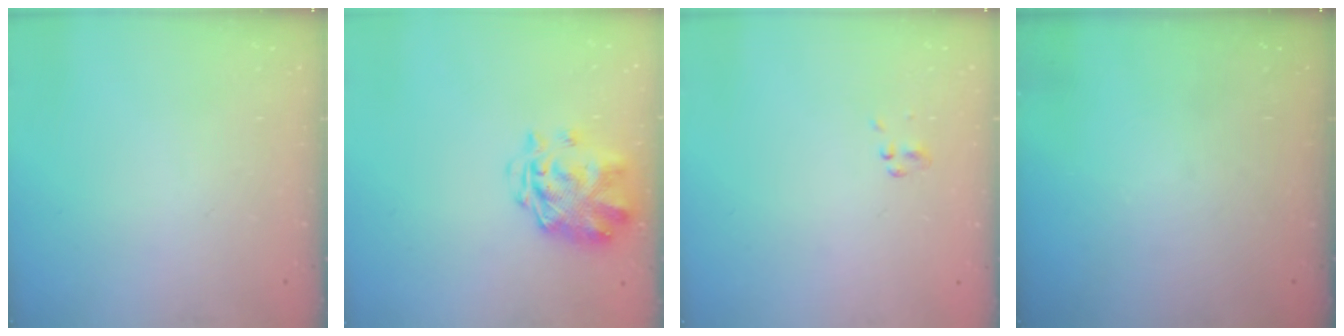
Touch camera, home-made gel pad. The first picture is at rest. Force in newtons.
{"total": 3.4, "press": 3.0, "slide": 1.6}
{"total": 0.5, "press": 0.5, "slide": 0.1}
{"total": 0.0}